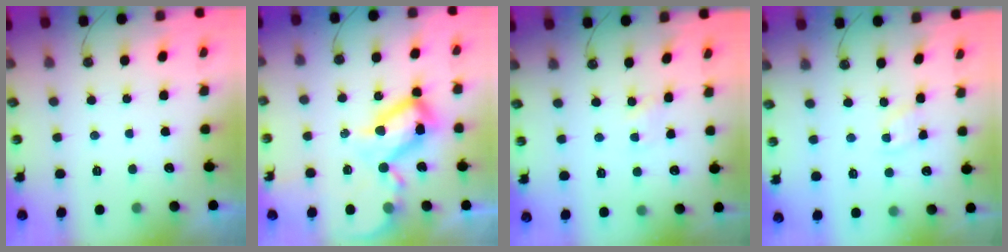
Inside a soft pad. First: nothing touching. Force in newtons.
{"total": 19.9, "press": 19.8, "slide": 2.3}
{"total": 2.3, "press": 2.3, "slide": 0.3}
{"total": 3.4, "press": 3.4, "slide": 0.5}